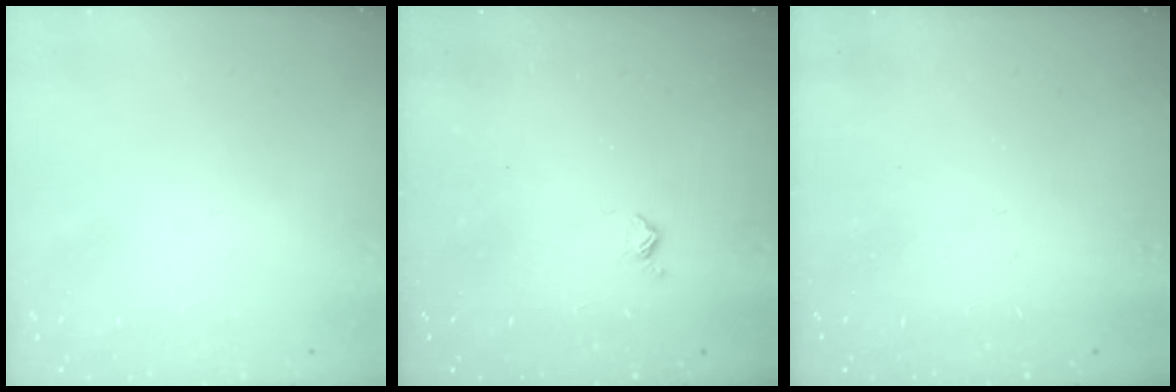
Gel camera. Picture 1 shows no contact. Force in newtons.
{"total": 3.2, "press": 3.2, "slide": 0.5}
{"total": 0.0}